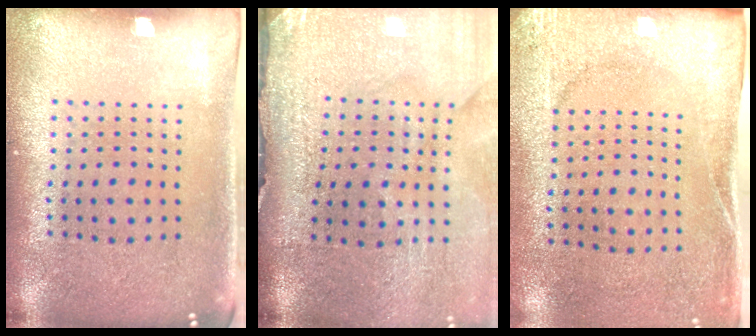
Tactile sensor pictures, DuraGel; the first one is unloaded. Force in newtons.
{"total": 4.4, "press": 3.7, "slide": 2.5}
{"total": 2.6, "press": 2.2, "slide": 1.4}